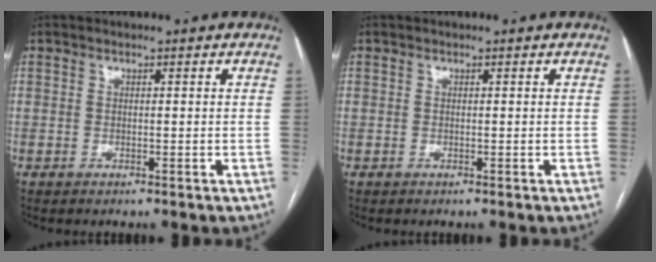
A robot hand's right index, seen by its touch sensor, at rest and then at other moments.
{"total": 0.0}